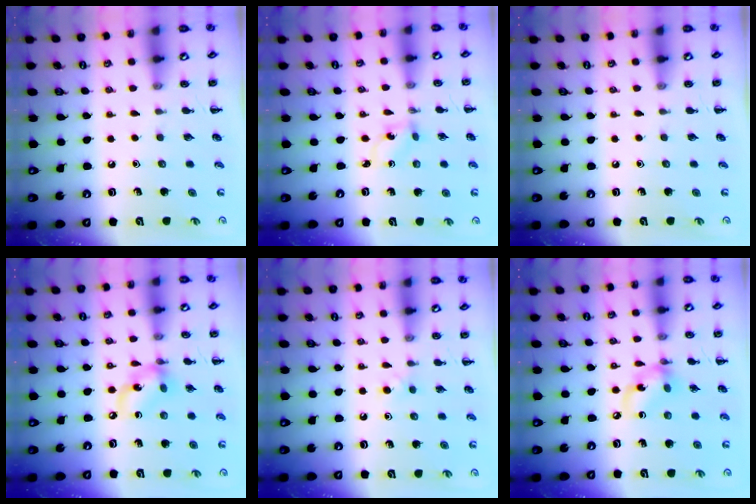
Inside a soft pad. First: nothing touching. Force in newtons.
{"total": 1.4, "press": 1.2, "slide": 0.6}
{"total": 0.0}
{"total": 9.1, "press": 9.0, "slide": 1.8}
{"total": 3.0, "press": 2.6, "slide": 1.4}
{"total": 8.1, "press": 8.0, "slide": 1.0}